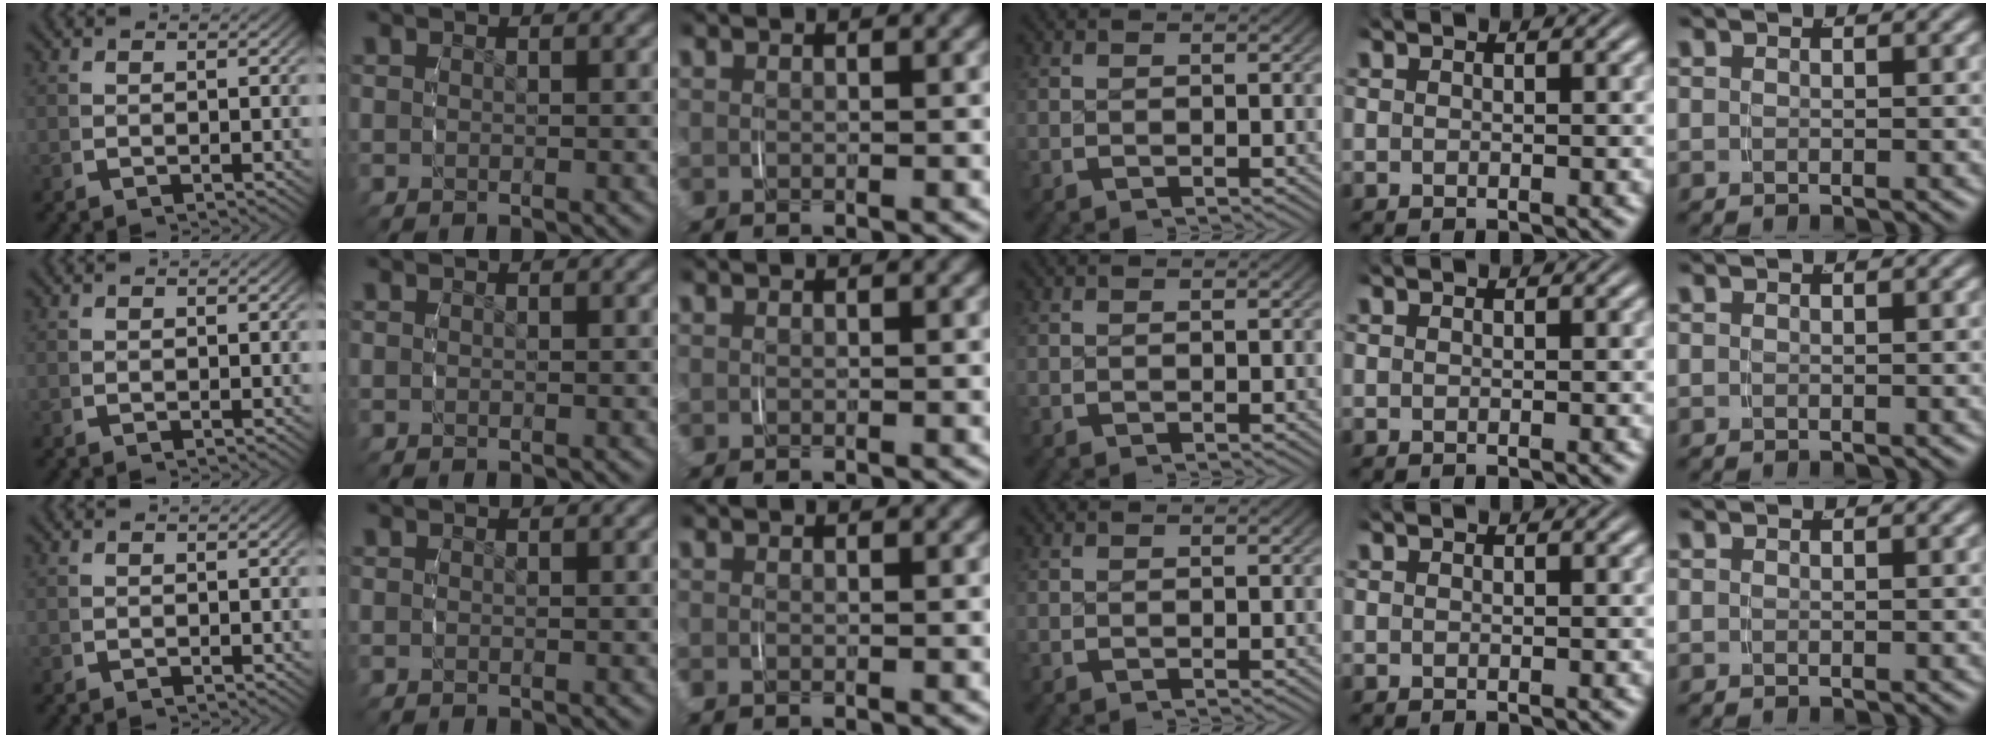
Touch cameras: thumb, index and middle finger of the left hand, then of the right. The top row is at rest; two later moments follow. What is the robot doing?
{"motion": "grasp_and_lifting", "object": "paper towel"}